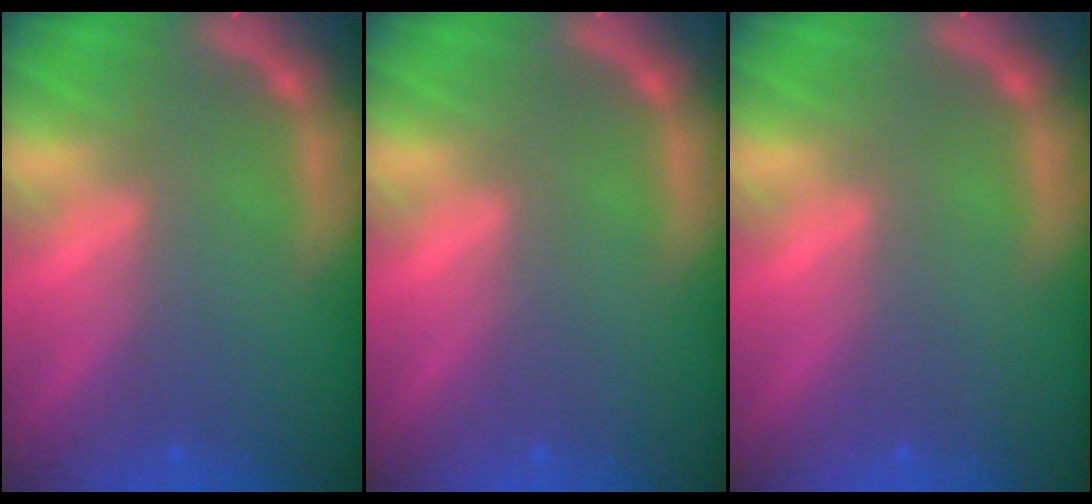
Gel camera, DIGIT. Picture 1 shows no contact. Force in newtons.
{"total": 0.0}
{"total": 0.0}